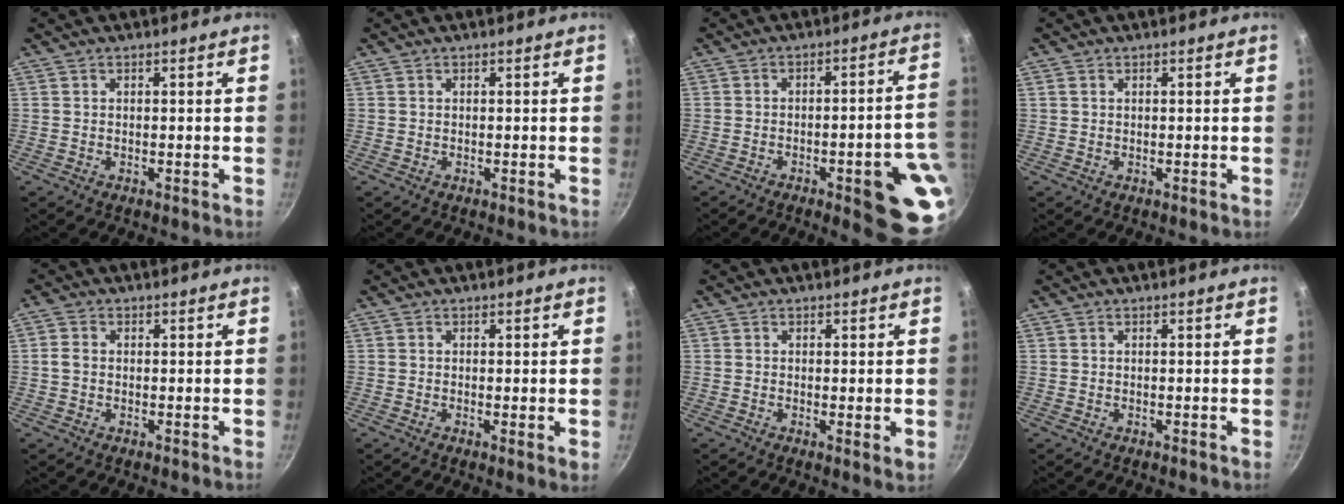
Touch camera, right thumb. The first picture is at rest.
{"total": 0.0}
{"total": 15.1, "force": [-5.3, 4.1, 13.6], "torque": [-0.121, 0.031, -0.065]}
{"total": 0.6, "force": [0.3, 0.4, 0.3], "torque": [-0.007, 0.001, 0.006]}
{"total": 2.3, "force": [0.0, 1.8, 1.5], "torque": [-0.030, 0.007, -0.005]}
{"total": 1.4, "force": [0.0, 0.2, 1.4], "torque": [-0.023, -0.009, -0.004]}
{"total": 1.7, "force": [0.1, 0.4, 1.7], "torque": [-0.026, -0.010, -0.001]}
{"total": 0.0}